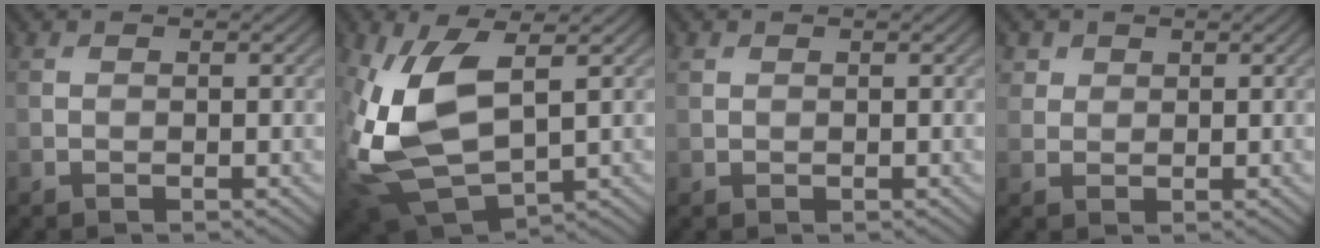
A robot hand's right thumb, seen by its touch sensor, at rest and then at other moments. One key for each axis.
{"total": 14.0, "fx": 1.0, "fy": 7.3, "fz": 11.8, "tx": -0.290, "ty": -0.019, "tz": 0.022}
{"total": 0.7, "fx": 0.5, "fy": 0.5, "fz": 0.2, "tx": -0.008, "ty": -0.001, "tz": 0.012}
{"total": 2.4, "fx": 1.5, "fy": 1.8, "fz": 0.6, "tx": -0.017, "ty": -0.009, "tz": 0.037}